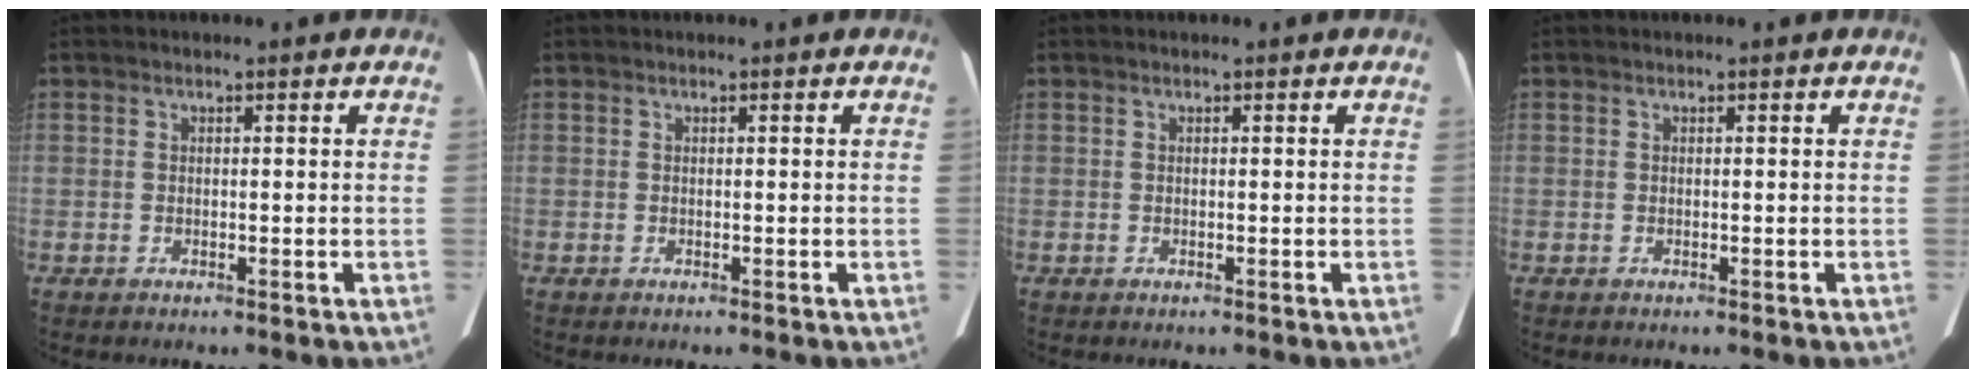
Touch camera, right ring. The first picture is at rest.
{"total": 0.0}
{"total": 0.0}
{"total": 0.0}